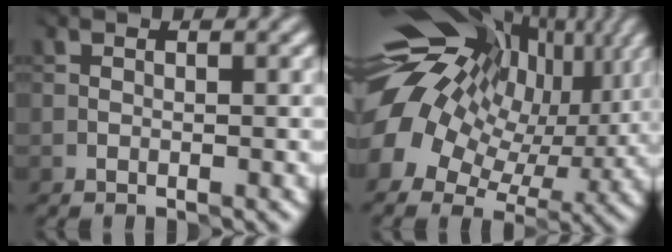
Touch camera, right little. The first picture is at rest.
{"total": 15.8, "force": [4.0, 11.4, 10.1], "torque": [-0.186, 0.008, 0.084]}